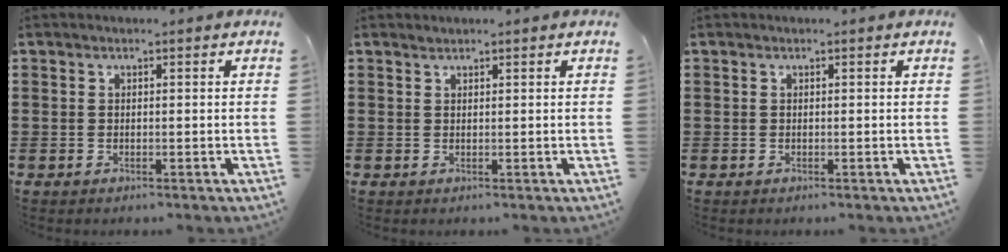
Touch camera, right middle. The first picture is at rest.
{"total": 0.7, "force": [0.7, 0.1, 0.0], "torque": [-0.001, -0.001, 0.013]}
{"total": 0.0}